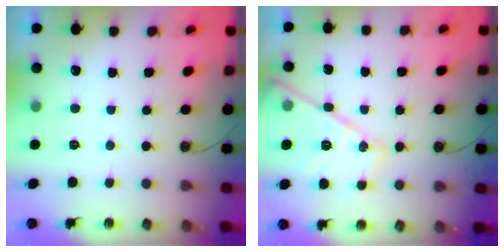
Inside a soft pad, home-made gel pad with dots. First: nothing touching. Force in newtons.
{"total": 16.3, "press": 16.2, "slide": 1.7}